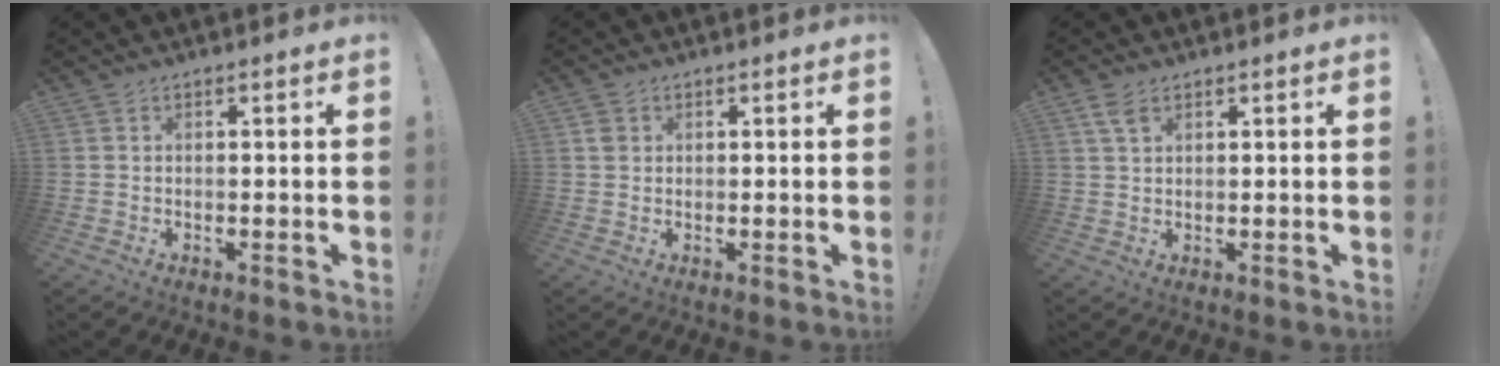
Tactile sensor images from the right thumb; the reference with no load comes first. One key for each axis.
{"total": 1.9, "fx": 0.8, "fy": 1.6, "fz": 0.6, "tx": -0.011, "ty": 0.003, "tz": 0.016}
{"total": 3.9, "fx": 2.2, "fy": 2.1, "fz": 2.6, "tx": -0.048, "ty": -0.003, "tz": 0.040}